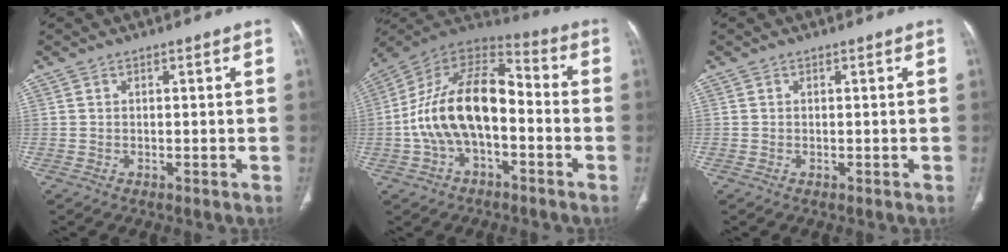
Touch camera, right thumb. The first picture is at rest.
{"total": 18.4, "force": [-2.9, 10.1, 15.0], "torque": [-0.266, 0.052, -0.057]}
{"total": 0.0}